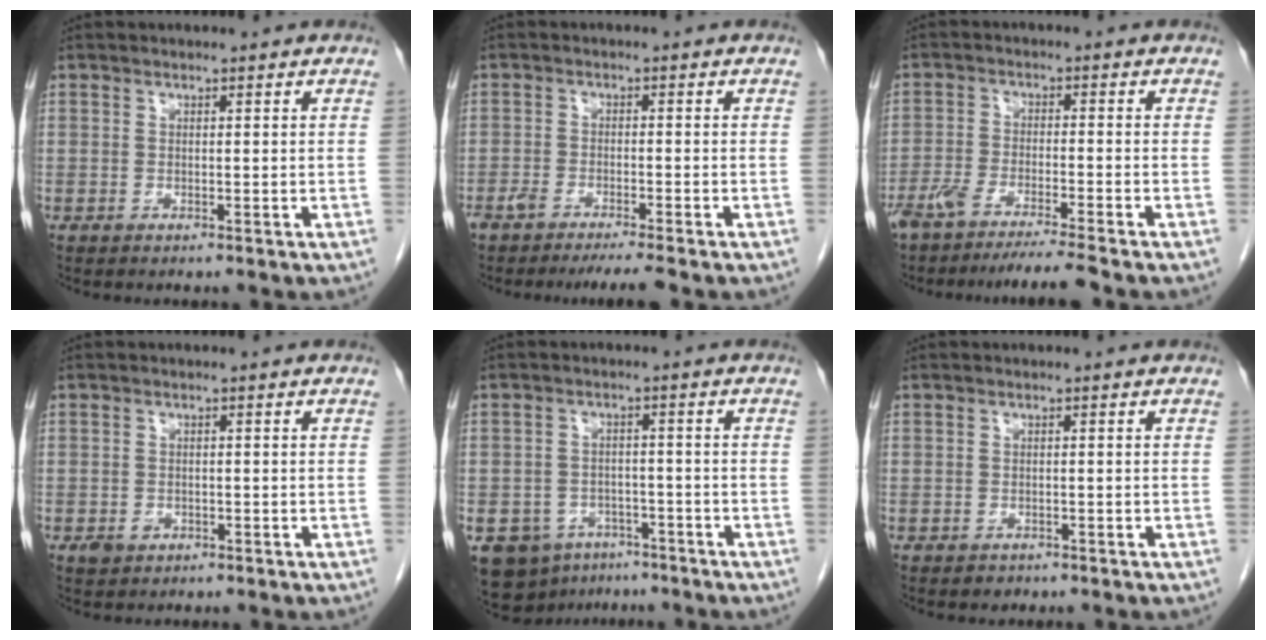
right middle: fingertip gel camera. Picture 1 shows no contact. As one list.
[{"total": 5.4, "force": [-4.4, -0.1, 3.0], "torque": [-0.045, -0.007, -0.070]}, {"total": 8.8, "force": [-7.5, -1.0, 4.5], "torque": [-0.062, -0.020, -0.123]}, {"total": 1.7, "force": [-0.8, 1.3, 0.7], "torque": [-0.012, 0.003, -0.005]}, {"total": 9.7, "force": [-6.0, 6.9, 3.3], "torque": [-0.067, 0.009, -0.086]}, {"total": 1.1, "force": [-0.8, 0.8, 0.1], "torque": [-0.005, 0.002, -0.009]}]